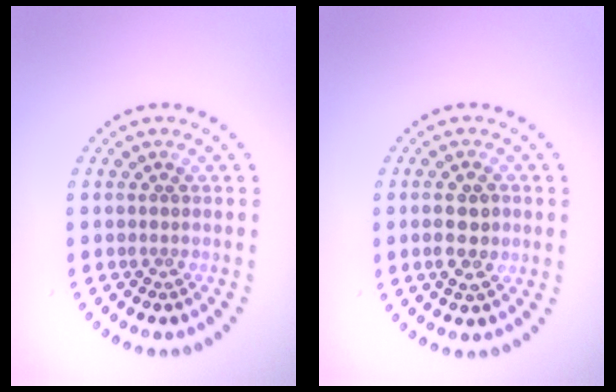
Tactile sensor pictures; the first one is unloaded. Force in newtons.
{"total": 3.0, "press": 3.0, "slide": 0.3}